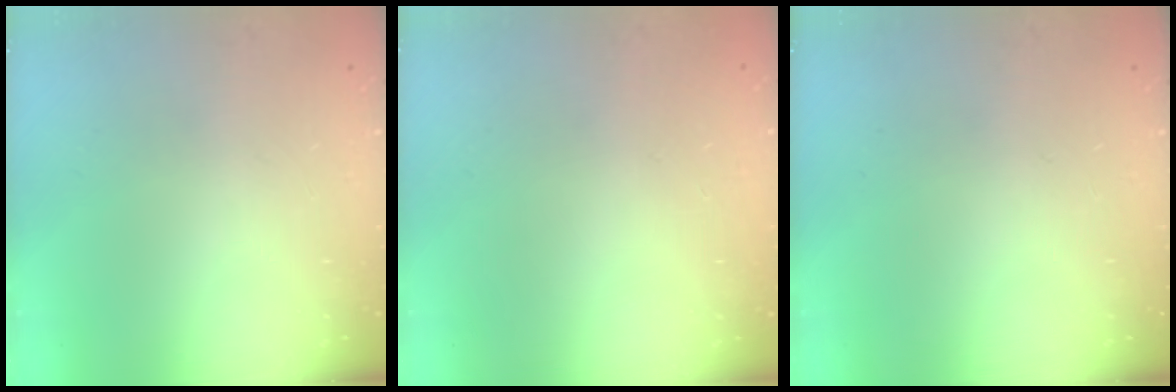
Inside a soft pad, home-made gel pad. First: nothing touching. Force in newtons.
{"total": 0.6, "press": 0.6, "slide": 0.1}
{"total": 0.0}